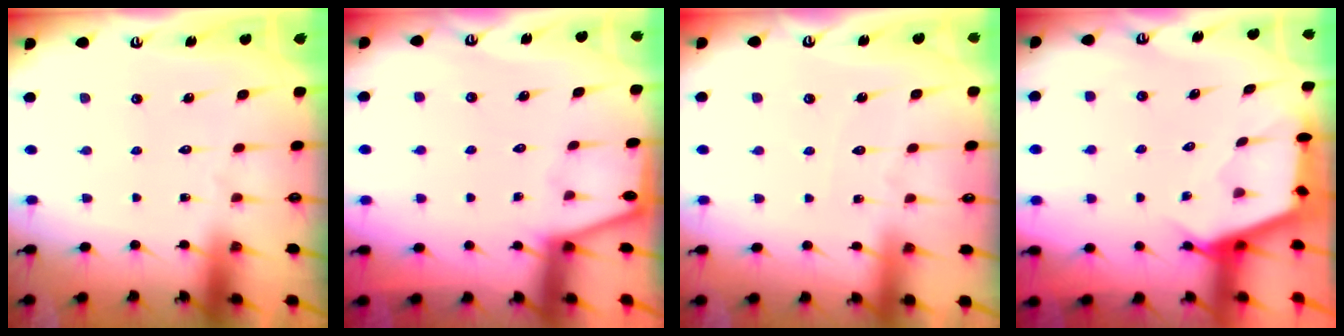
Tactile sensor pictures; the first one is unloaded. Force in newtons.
{"total": 1.8, "press": 1.8, "slide": 0.1}
{"total": 3.2, "press": 3.2, "slide": 0.5}
{"total": 2.6, "press": 2.5, "slide": 0.3}